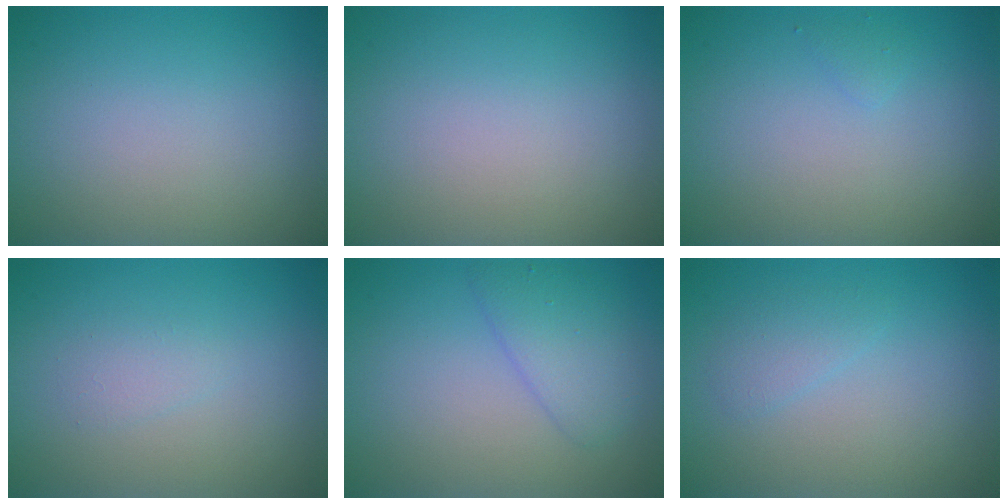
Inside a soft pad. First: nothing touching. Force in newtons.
{"total": 0.0}
{"total": 0.6, "press": 0.6, "slide": 0.0}
{"total": 1.0, "press": 1.0, "slide": 0.0}
{"total": 2.7, "press": 2.7, "slide": 0.1}
{"total": 1.2, "press": 1.2, "slide": 0.1}